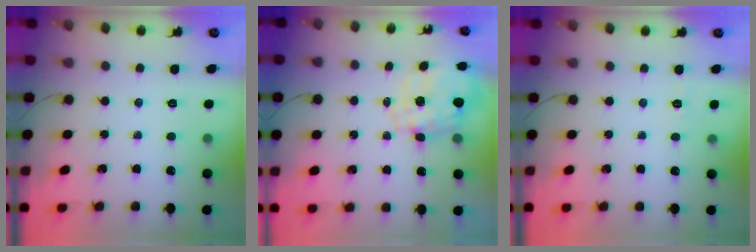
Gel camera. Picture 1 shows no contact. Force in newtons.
{"total": 2.7, "press": 2.5, "slide": 1.0}
{"total": 7.2, "press": 6.9, "slide": 2.0}